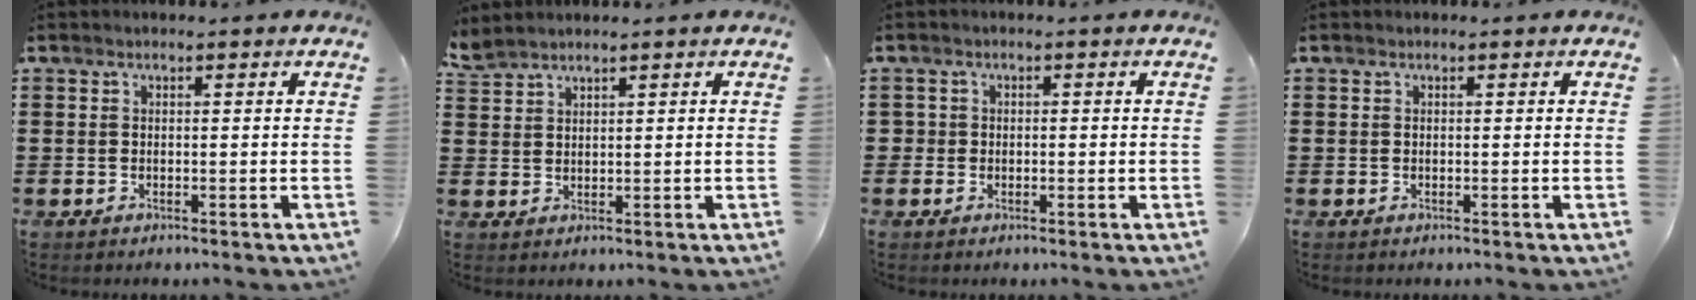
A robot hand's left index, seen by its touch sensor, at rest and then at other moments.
{"total": 2.1, "force": [2.1, 0.2, 0.4], "torque": [-0.013, 0.002, 0.042]}
{"total": 1.3, "force": [-0.4, 1.1, 0.5], "torque": [-0.014, 0.004, -0.011]}
{"total": 0.0}